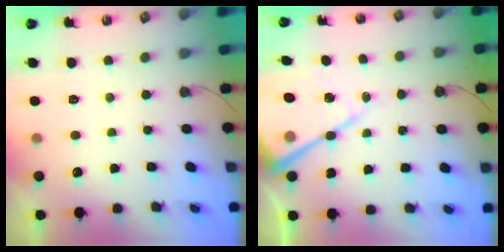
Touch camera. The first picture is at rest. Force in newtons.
{"total": 16.8, "press": 16.8, "slide": 1.7}